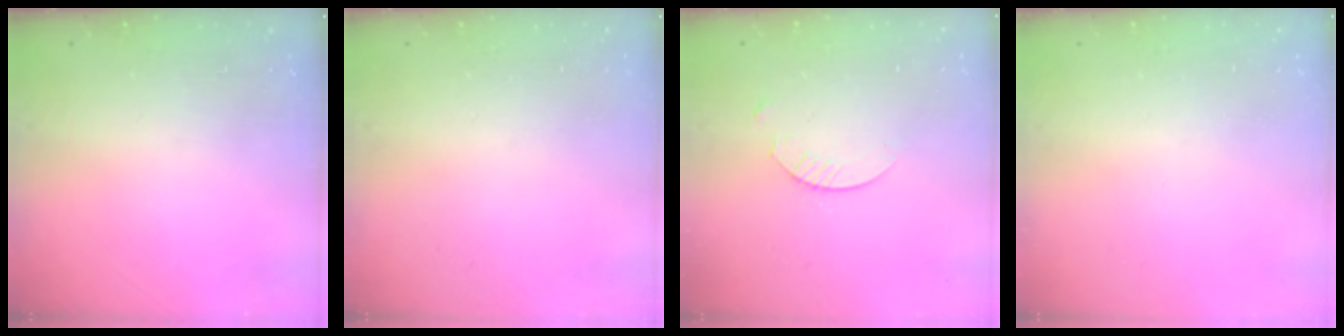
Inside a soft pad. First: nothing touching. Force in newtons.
{"total": 0.0}
{"total": 2.4, "press": 2.4, "slide": 0.3}
{"total": 0.0}